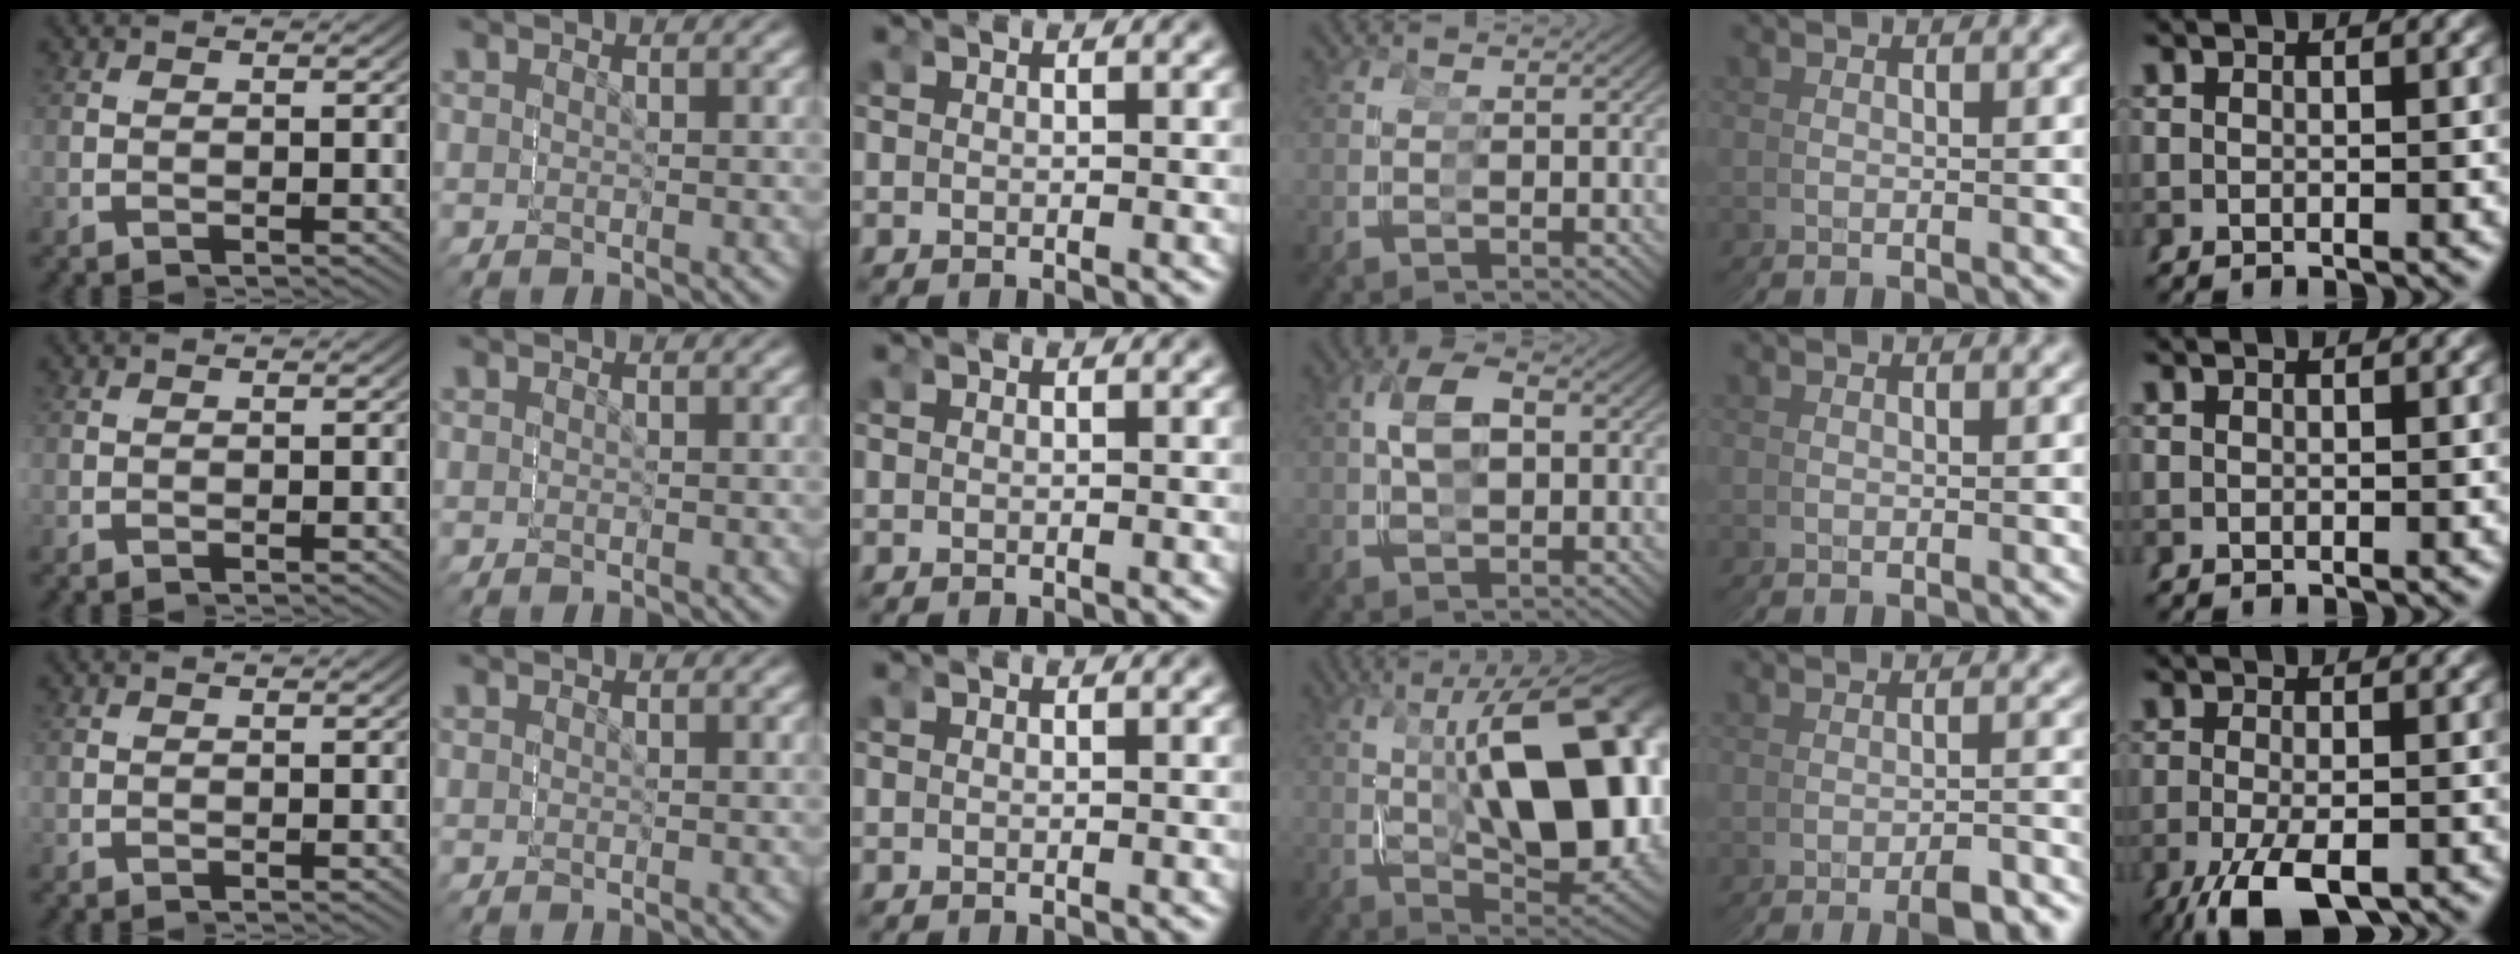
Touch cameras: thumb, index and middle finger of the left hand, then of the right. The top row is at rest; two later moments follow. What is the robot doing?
{"motion": "grasp_and_lifting", "object": "screwdriver"}